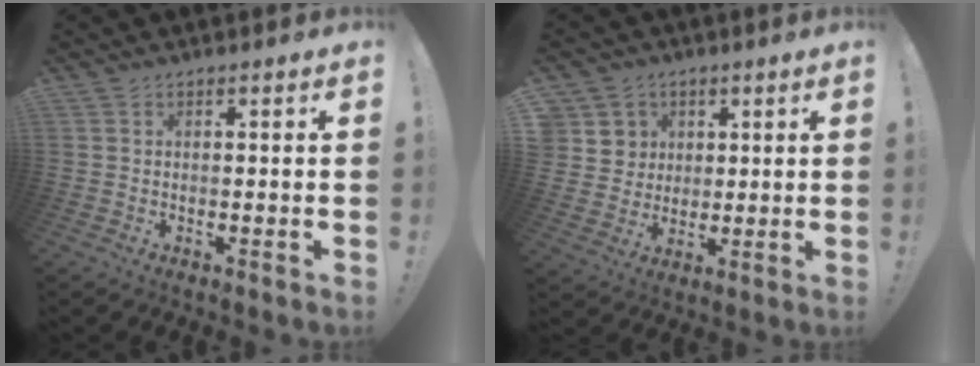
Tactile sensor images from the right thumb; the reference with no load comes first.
{"total": 8.2, "force": [3.1, 7.6, 1.1], "torque": [-0.015, -0.019, 0.066]}